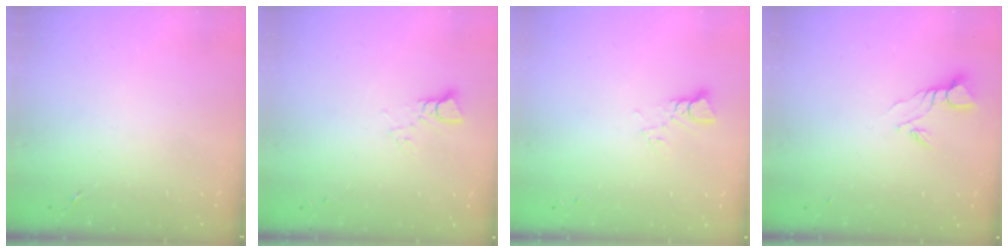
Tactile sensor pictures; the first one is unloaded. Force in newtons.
{"total": 2.9, "press": 2.9, "slide": 0.2}
{"total": 2.9, "press": 2.9, "slide": 0.2}
{"total": 3.7, "press": 3.7, "slide": 0.1}